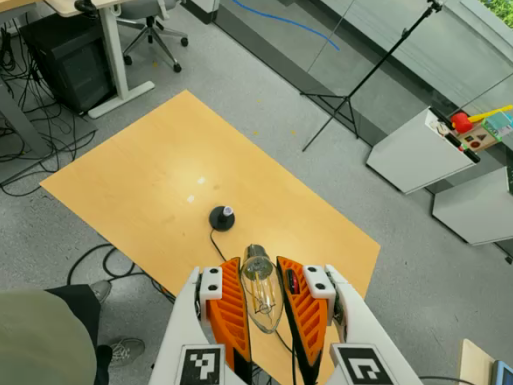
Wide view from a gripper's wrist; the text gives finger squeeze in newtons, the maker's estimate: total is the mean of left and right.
{"total": 19.9, "left": 21.4, "right": 18.5}